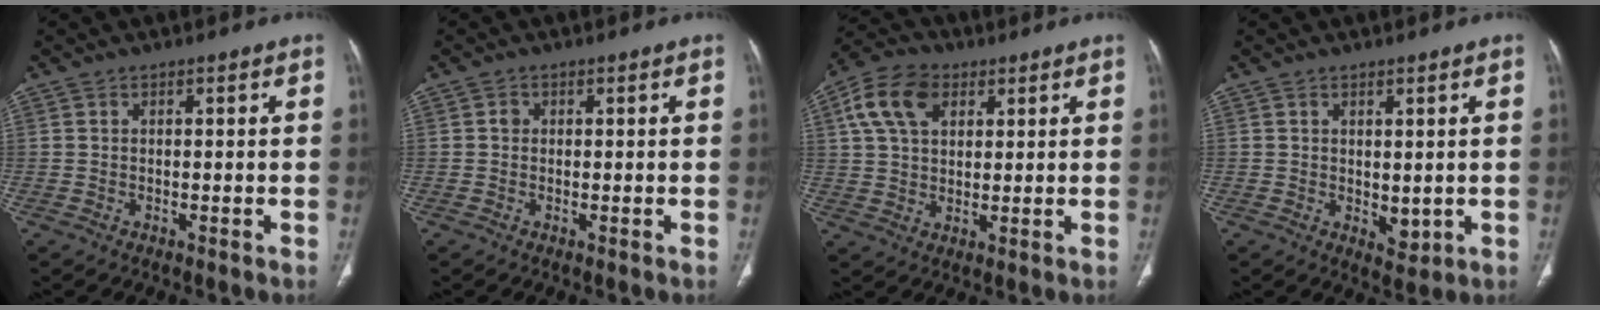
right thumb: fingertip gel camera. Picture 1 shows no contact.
{"total": 0.9, "force": [0.1, 0.8, 0.3], "torque": [0.002, 0.003, 0.003]}
{"total": 10.8, "force": [4.2, 7.1, 7.0], "torque": [-0.122, 0.007, 0.072]}
{"total": 3.0, "force": [0.2, 1.8, 2.4], "torque": [-0.026, -0.011, 0.014]}